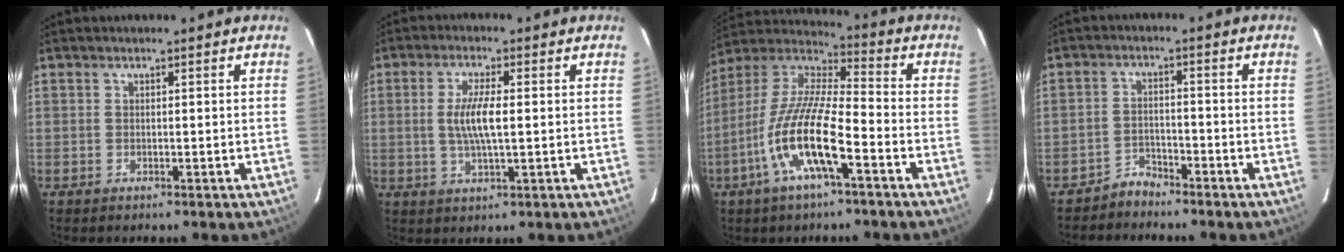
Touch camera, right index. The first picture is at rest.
{"total": 6.3, "force": [0.2, 1.3, 6.1], "torque": [-0.117, -0.001, 0.005]}
{"total": 15.6, "force": [-6.6, 3.2, 13.8], "torque": [-0.278, -0.010, -0.135]}
{"total": 3.2, "force": [-3.0, 1.0, -0.1], "torque": [0.001, 0.008, -0.056]}